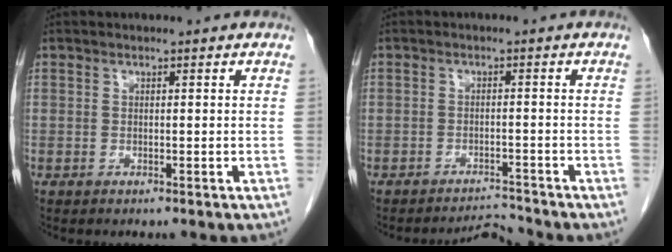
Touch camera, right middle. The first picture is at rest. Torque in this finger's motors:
{"motor_torque": [-1.35, -0.05, -0.54, -0.08]}